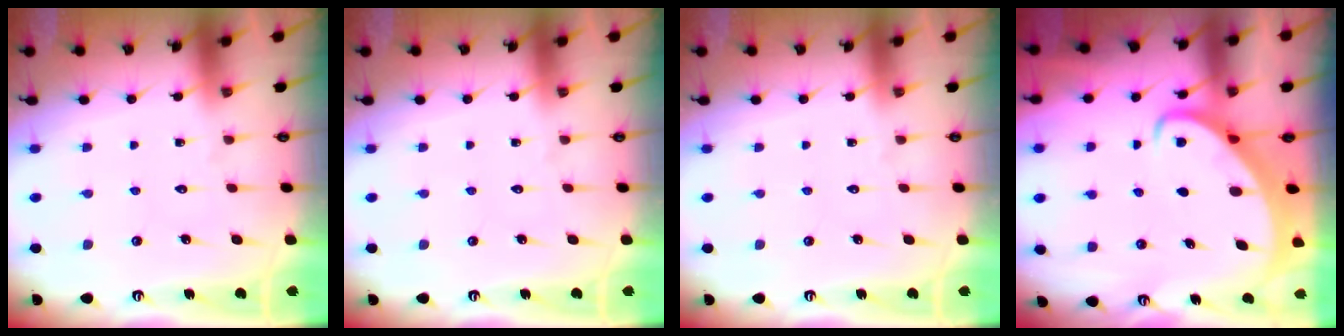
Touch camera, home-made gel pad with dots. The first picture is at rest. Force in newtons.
{"total": 0.0}
{"total": 0.0}
{"total": 2.9, "press": 2.9, "slide": 0.3}